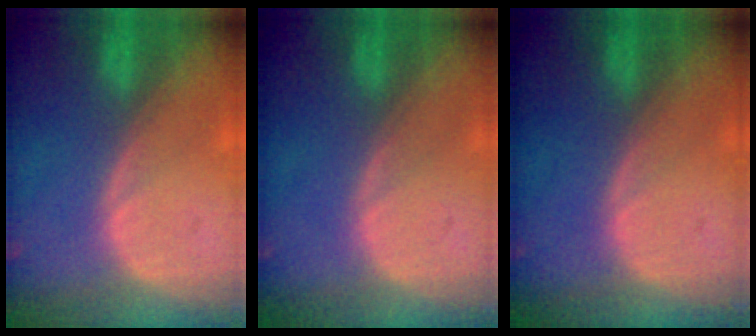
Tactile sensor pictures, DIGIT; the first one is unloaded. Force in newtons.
{"total": 0.0}
{"total": 0.0}